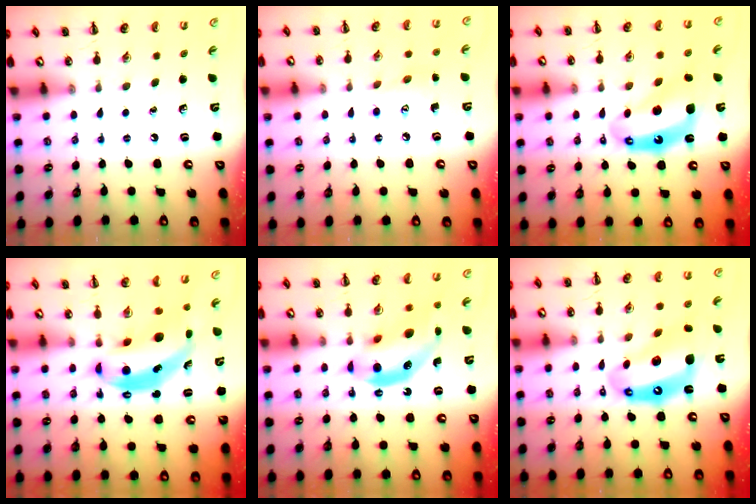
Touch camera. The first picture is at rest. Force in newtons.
{"total": 6.5, "press": 6.4, "slide": 1.5}
{"total": 10.6, "press": 10.3, "slide": 2.5}
{"total": 8.2, "press": 8.1, "slide": 1.7}
{"total": 13.7, "press": 13.3, "slide": 3.3}
{"total": 12.9, "press": 12.4, "slide": 3.6}